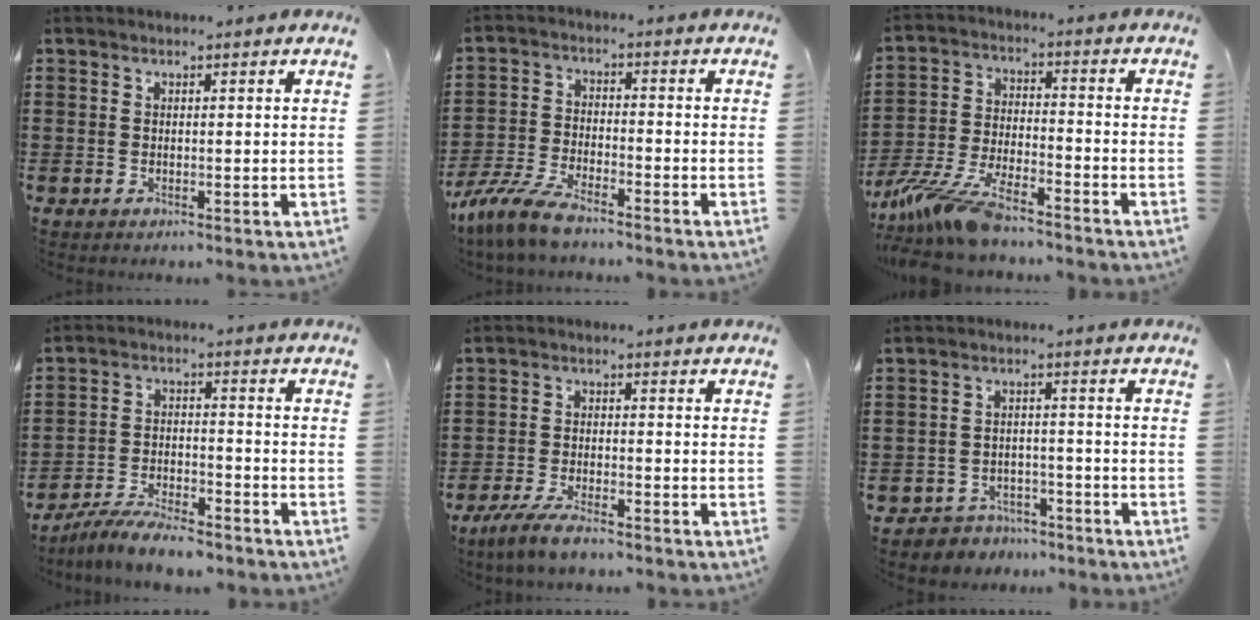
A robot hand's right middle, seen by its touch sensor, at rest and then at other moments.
{"total": 6.4, "force": [-5.7, 1.0, 2.6], "torque": [-0.075, -0.004, -0.116]}
{"total": 9.7, "force": [-8.5, 1.3, 4.6], "torque": [-0.106, 0.005, -0.169]}
{"total": 6.4, "force": [-6.0, 0.7, 1.9], "torque": [-0.041, 0.004, -0.118]}
{"total": 4.9, "force": [-4.1, 0.9, 2.5], "torque": [-0.062, -0.005, -0.082]}
{"total": 3.4, "force": [-3.2, 1.0, -0.3], "torque": [-0.005, 0.003, -0.071]}